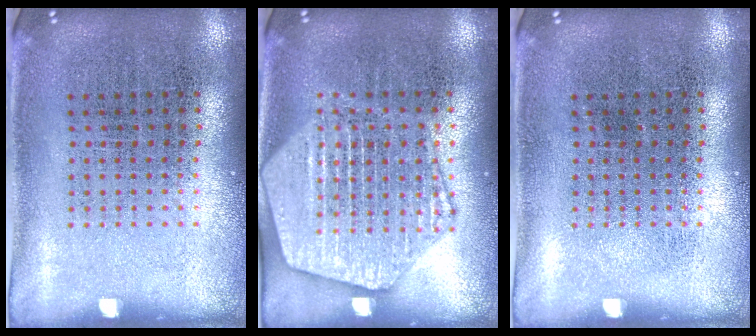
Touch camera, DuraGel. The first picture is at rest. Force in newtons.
{"total": 2.5, "press": 2.5, "slide": 0.2}
{"total": 0.0}